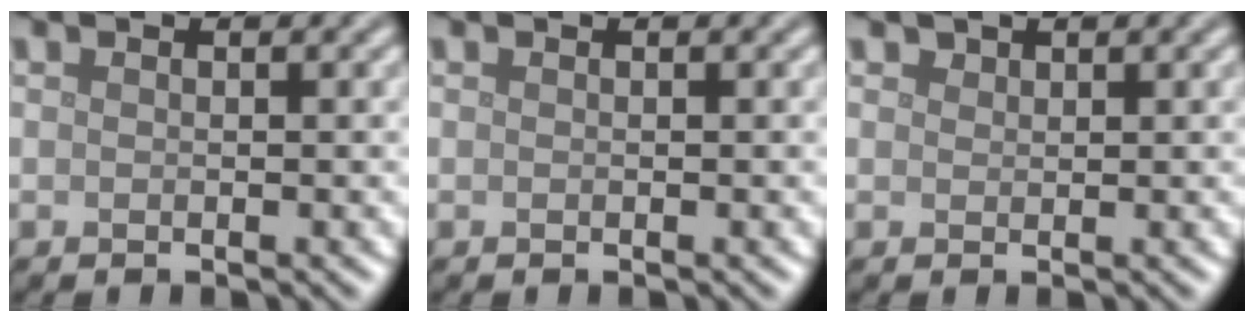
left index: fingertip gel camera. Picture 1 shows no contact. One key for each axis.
{"total": 0.0}
{"total": 0.7, "fx": 0.6, "fy": 0.4, "fz": 0.0, "tx": 0.000, "ty": 0.000, "tz": 0.012}